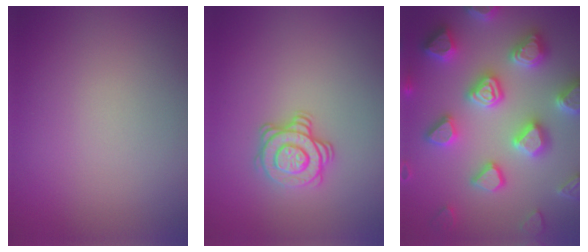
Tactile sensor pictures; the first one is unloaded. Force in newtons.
{"total": 3.1, "press": 2.5, "slide": 1.7}
{"total": 7.3, "press": 7.1, "slide": 1.6}